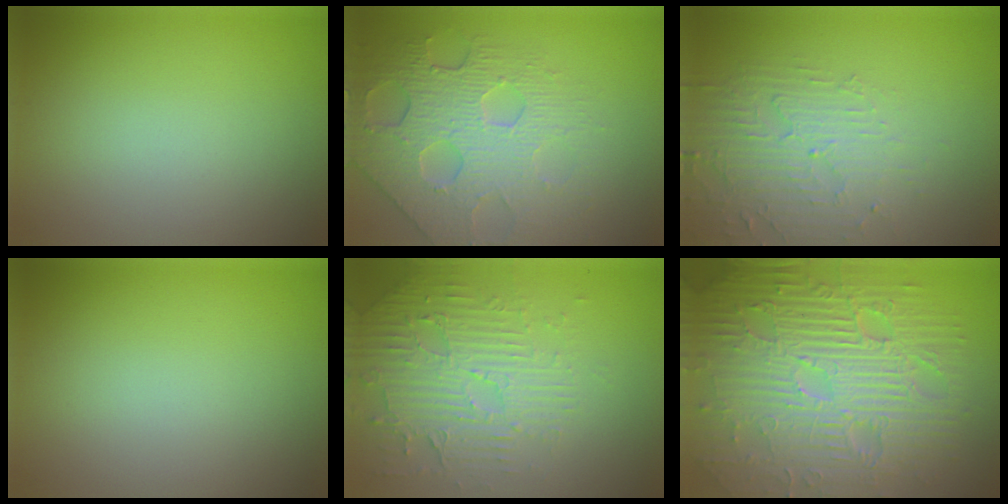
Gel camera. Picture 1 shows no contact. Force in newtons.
{"total": 6.1, "press": 5.0, "slide": 3.5}
{"total": 3.8, "press": 3.4, "slide": 1.8}
{"total": 0.0}
{"total": 6.0, "press": 3.7, "slide": 4.7}
{"total": 11.9, "press": 7.7, "slide": 9.1}